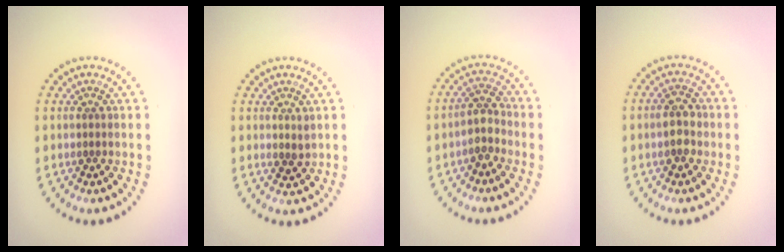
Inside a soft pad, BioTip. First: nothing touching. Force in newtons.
{"total": 1.1, "press": 1.0, "slide": 0.4}
{"total": 2.3, "press": 2.0, "slide": 1.2}
{"total": 2.1, "press": 2.1, "slide": 0.2}